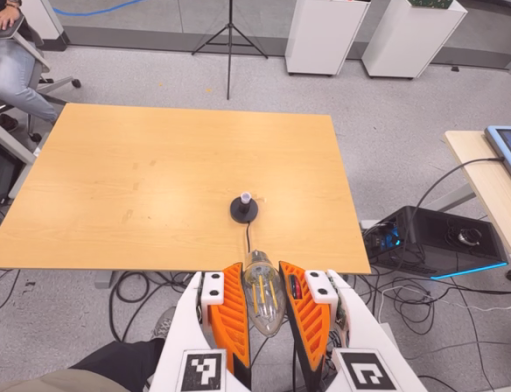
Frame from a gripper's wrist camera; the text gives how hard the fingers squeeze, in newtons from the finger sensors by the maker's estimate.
{"total": 18.1, "left": 18.9, "right": 17.4}